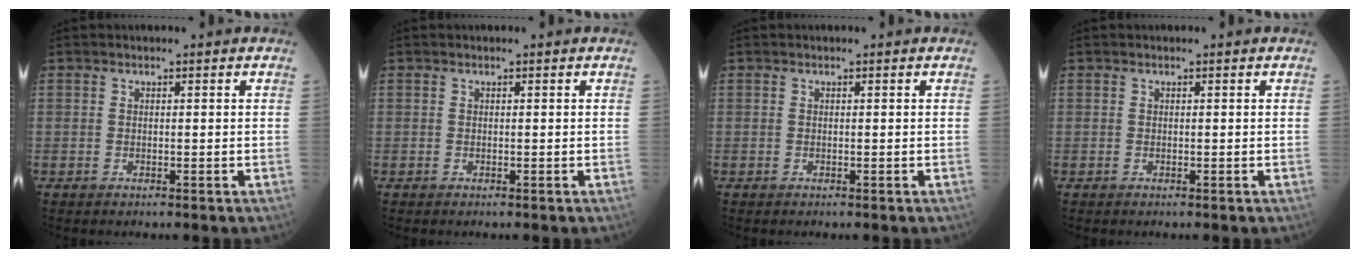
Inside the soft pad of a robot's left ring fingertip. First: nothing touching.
{"total": 0.0}
{"total": 0.0}
{"total": 0.0}